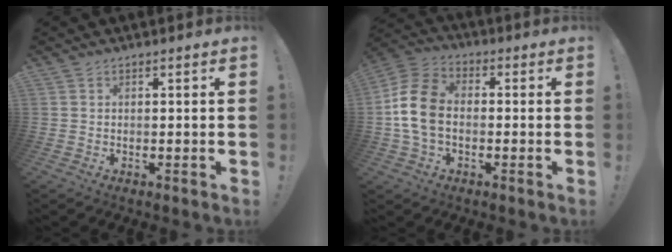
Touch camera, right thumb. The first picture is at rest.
{"total": 13.3, "force": [-1.5, 9.1, 9.6], "torque": [-0.185, 0.021, -0.022]}